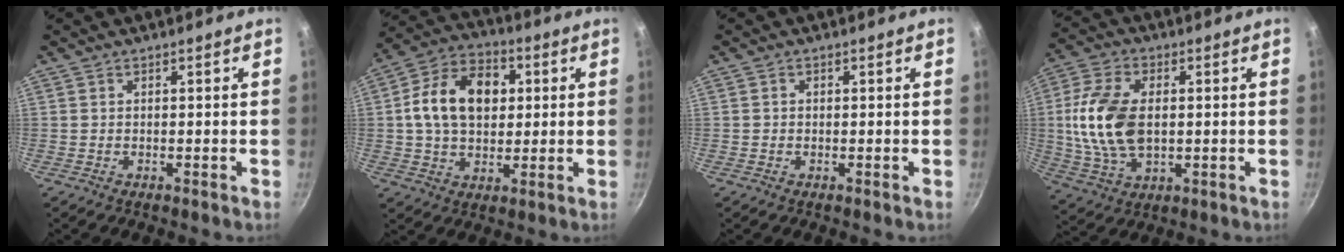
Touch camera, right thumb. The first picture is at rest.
{"total": 15.7, "force": [2.5, 11.1, 10.8], "torque": [-0.156, 0.018, 0.030]}
{"total": 0.6, "force": [-0.1, 0.5, 0.2], "torque": [-0.003, 0.003, -0.001]}
{"total": 15.0, "force": [0.6, 9.0, 11.9], "torque": [-0.226, 0.002, 0.012]}